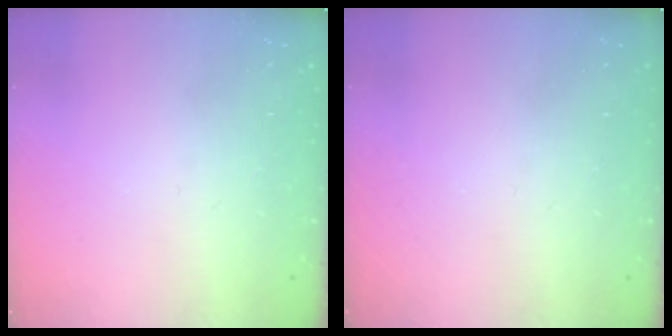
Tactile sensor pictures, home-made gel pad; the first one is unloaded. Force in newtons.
{"total": 0.0}